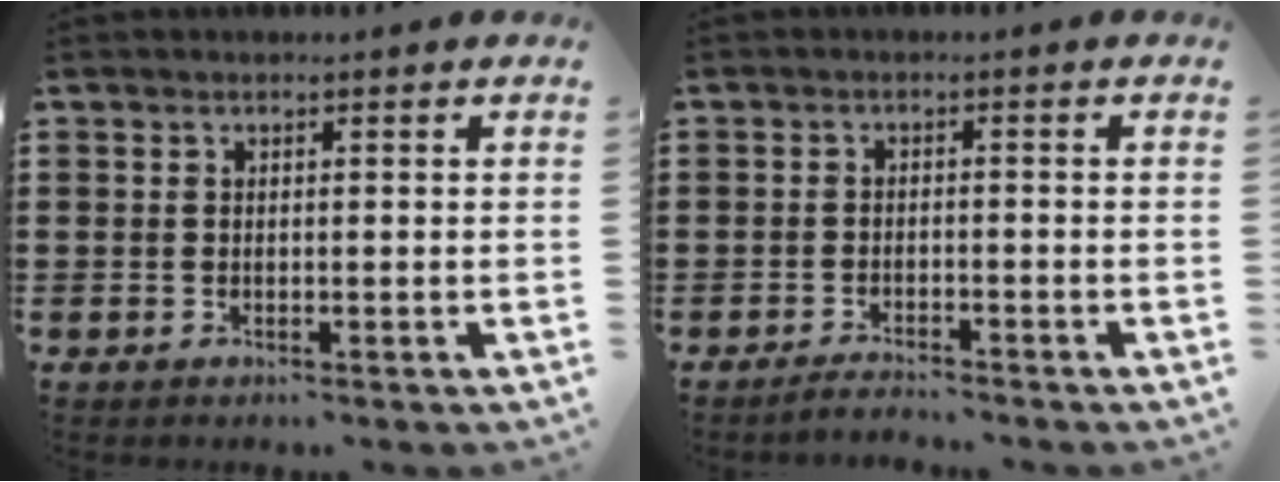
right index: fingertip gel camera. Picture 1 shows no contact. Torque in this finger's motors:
{"motor_torque": [0.49, 1.65, -0.25, -0.08]}